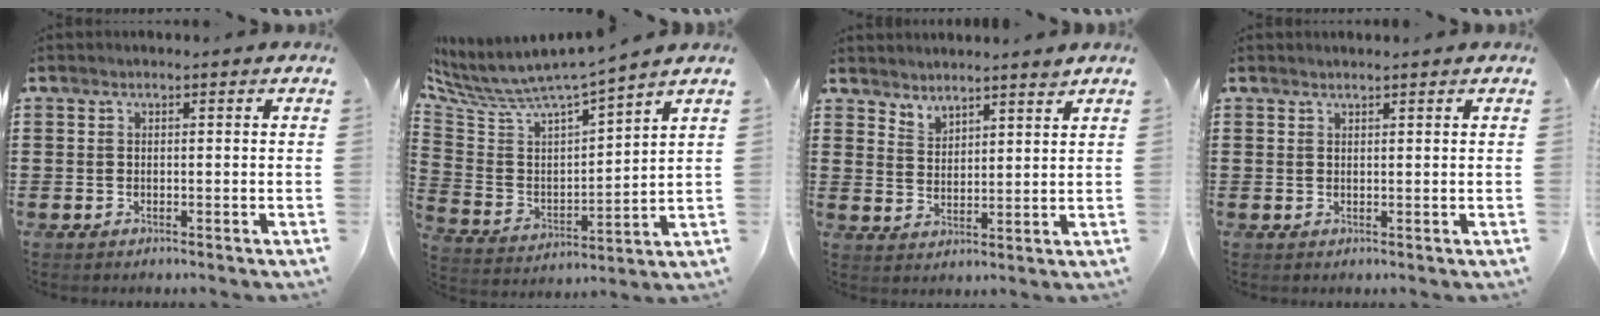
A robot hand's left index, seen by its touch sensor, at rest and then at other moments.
{"total": 6.3, "force": [5.8, 0.4, 2.4], "torque": [-0.079, -0.054, 0.092]}
{"total": 3.4, "force": [3.4, 0.4, 0.0], "torque": [-0.011, -0.010, 0.064]}
{"total": 0.8, "force": [0.8, -0.1, 0.1], "torque": [-0.004, -0.002, 0.016]}